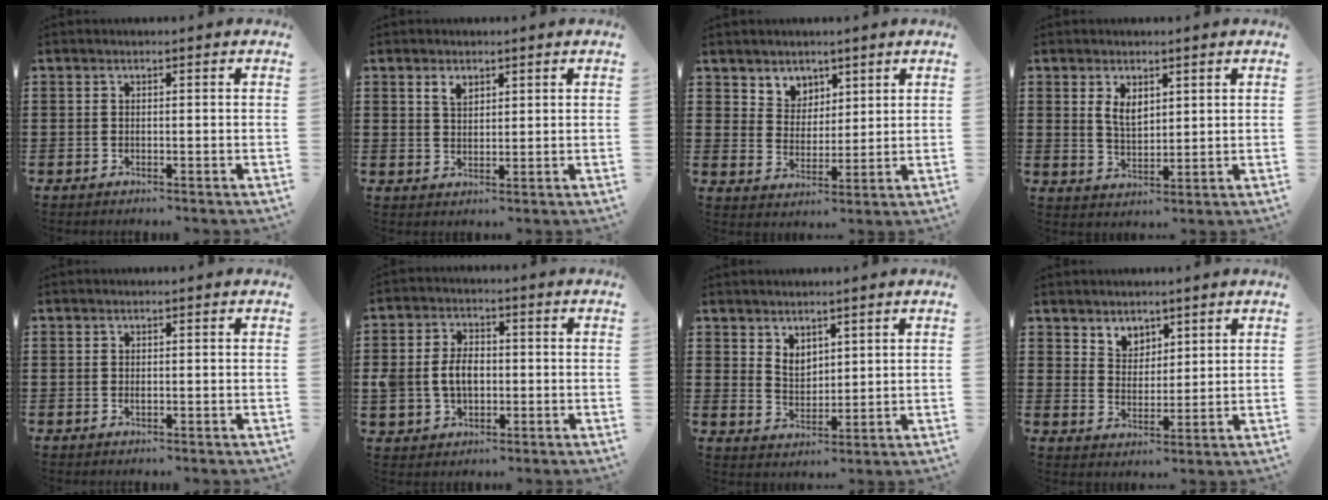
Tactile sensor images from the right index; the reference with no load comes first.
{"total": 2.4, "force": [1.6, 1.4, 1.1], "torque": [-0.027, 0.004, 0.030]}
{"total": 4.7, "force": [3.5, 3.2, -0.3], "torque": [-0.018, 0.001, 0.065]}
{"total": 3.7, "force": [1.8, 2.2, 2.3], "torque": [-0.044, 0.004, 0.031]}
{"total": 0.5, "force": [0.0, 0.3, 0.4], "torque": [-0.009, 0.001, 0.000]}
{"total": 5.6, "force": [-0.3, 4.2, 3.7], "torque": [-0.082, 0.005, -0.014]}
{"total": 3.5, "force": [2.6, 2.2, 0.7], "torque": [-0.024, 0.005, 0.050]}
{"total": 4.1, "force": [3.2, 2.5, 0.0], "torque": [-0.015, 0.001, 0.061]}